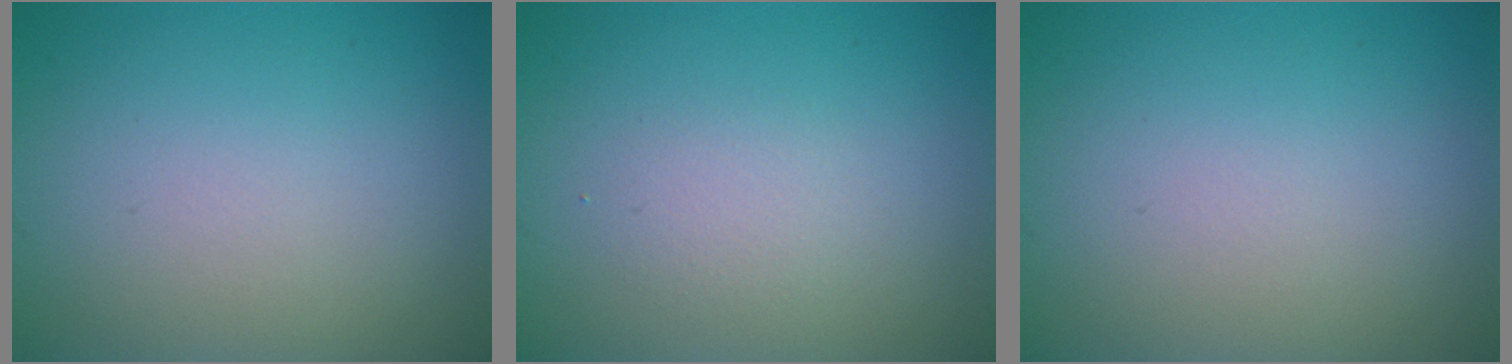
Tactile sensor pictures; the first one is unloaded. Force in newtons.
{"total": 1.3, "press": 1.3, "slide": 0.0}
{"total": 0.0}